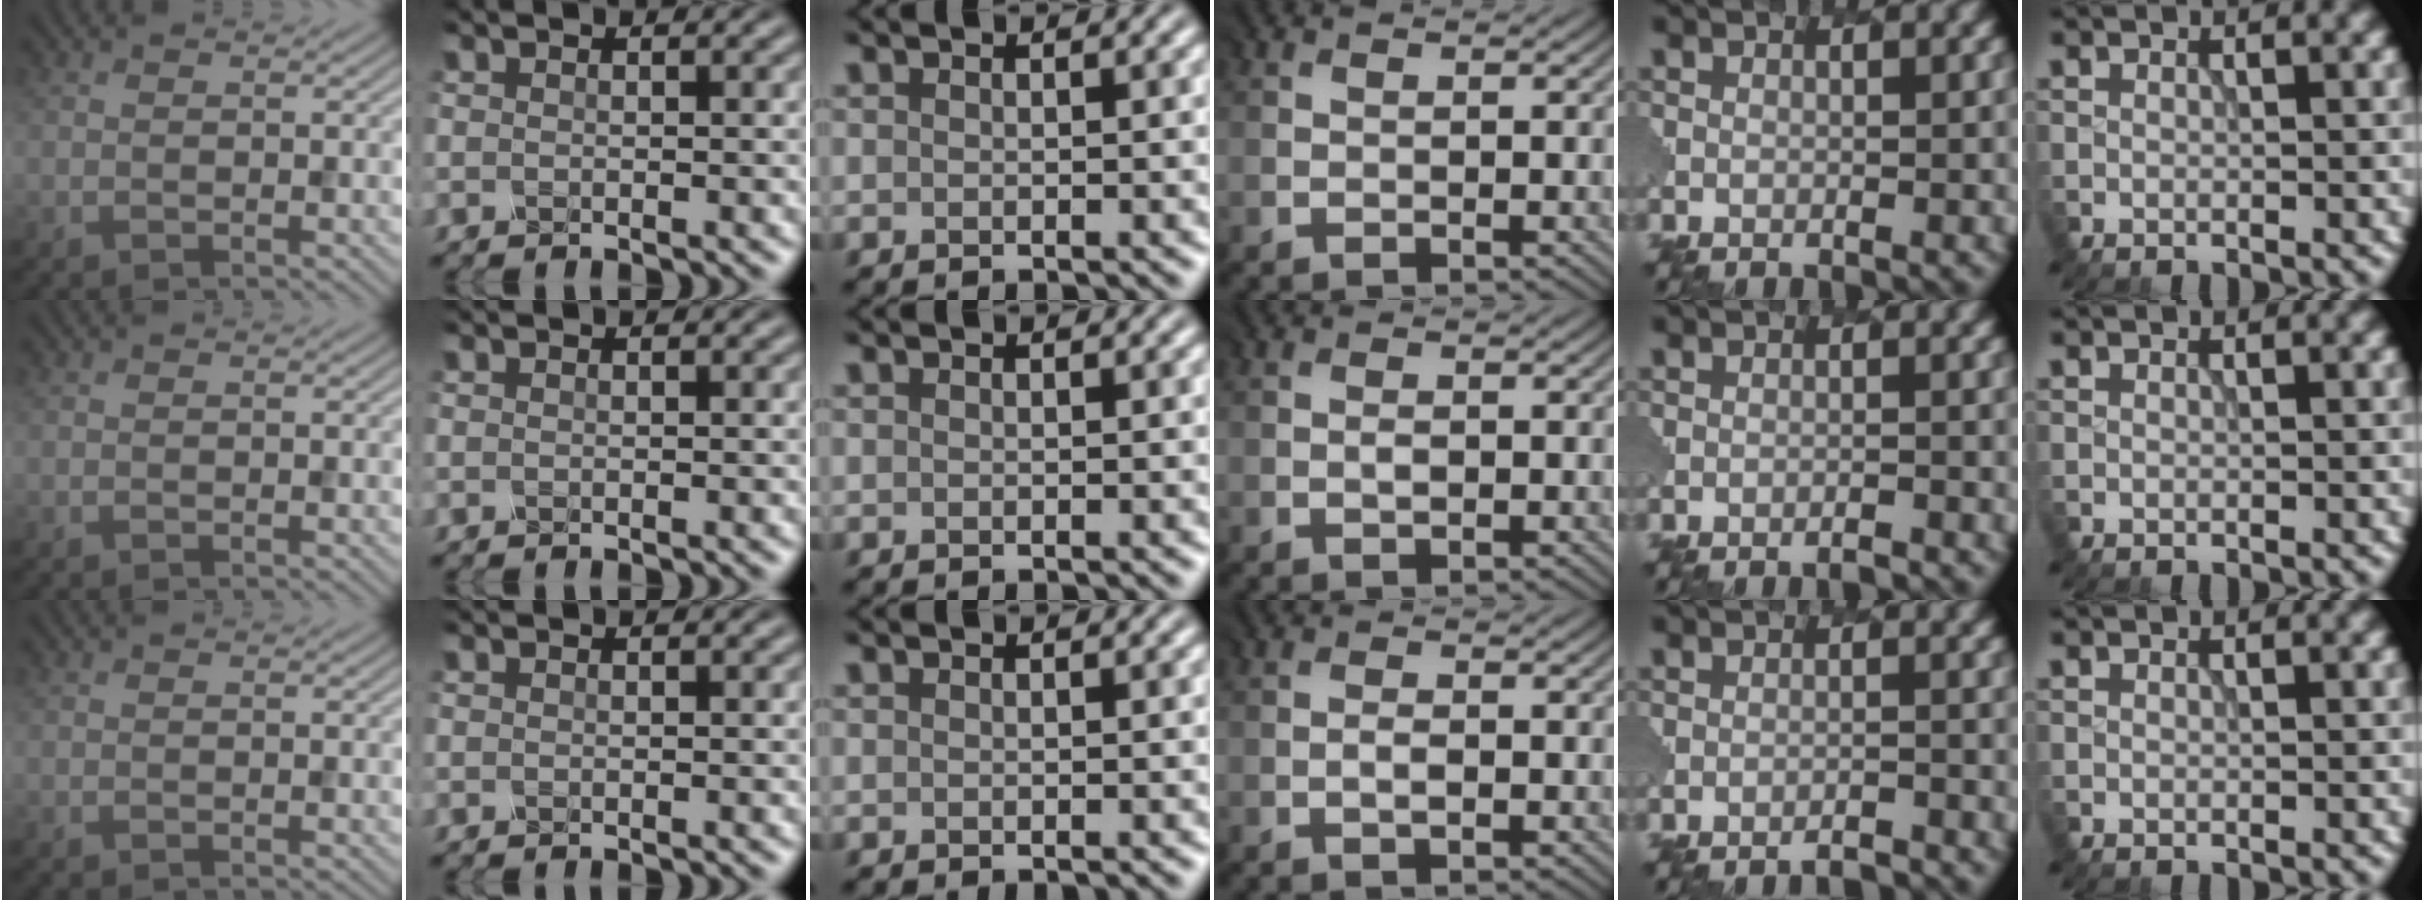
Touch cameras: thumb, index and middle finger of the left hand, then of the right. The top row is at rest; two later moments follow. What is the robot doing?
{"motion": "dispense", "object": "pipette"}